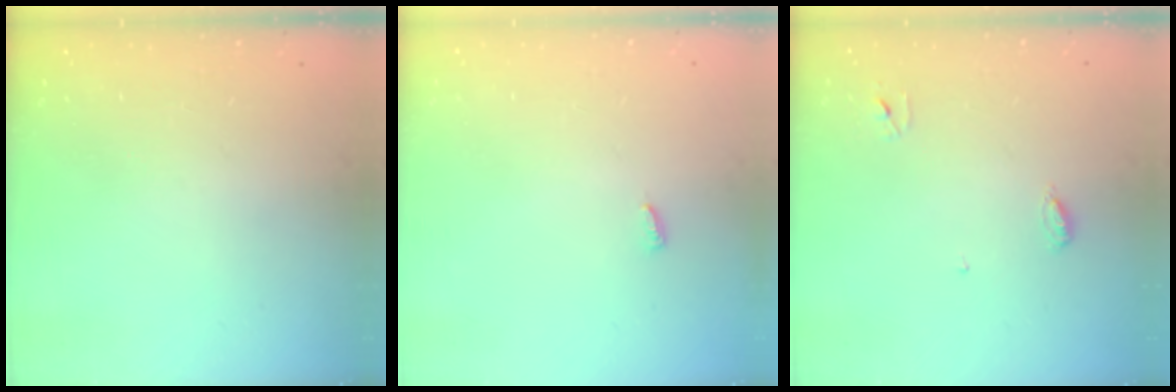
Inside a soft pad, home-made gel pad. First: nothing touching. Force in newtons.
{"total": 3.5, "press": 3.4, "slide": 0.6}
{"total": 3.4, "press": 3.4, "slide": 0.3}